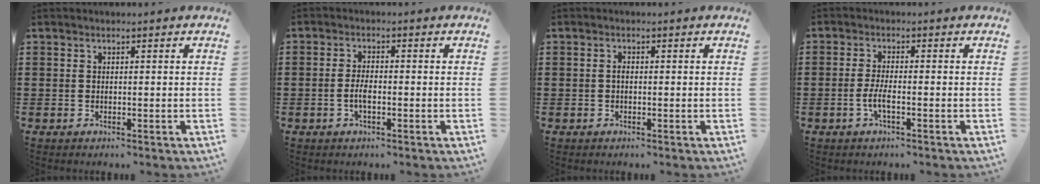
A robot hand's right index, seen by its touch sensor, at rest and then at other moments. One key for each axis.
{"total": 2.9, "fx": -0.8, "fy": 0.8, "fz": 2.7, "tx": -0.067, "ty": -0.007, "tz": -0.018}
{"total": 0.9, "fx": -0.2, "fy": 0.4, "fz": 0.7, "tx": -0.016, "ty": -0.003, "tz": -0.003}
{"total": 3.2, "fx": -1.2, "fy": 0.4, "fz": 3.0, "tx": -0.067, "ty": -0.007, "tz": -0.025}